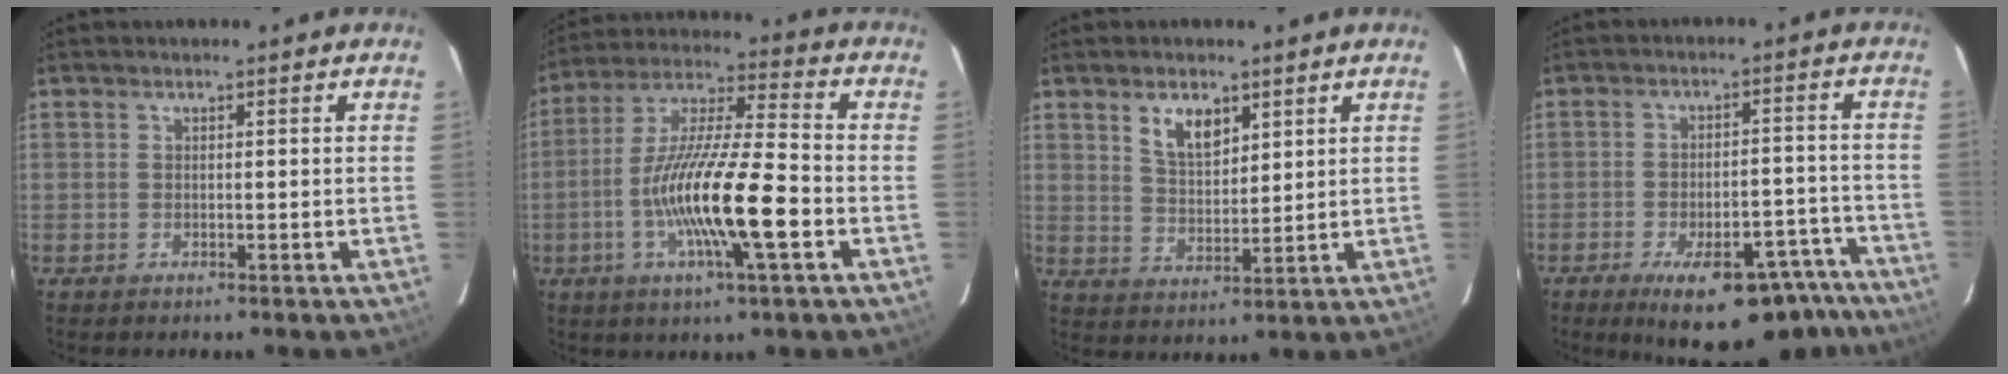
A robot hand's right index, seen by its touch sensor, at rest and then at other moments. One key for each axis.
{"total": 17.4, "fx": -5.2, "fy": 2.1, "fz": 16.4, "tx": -0.315, "ty": -0.008, "tz": -0.102}
{"total": 6.6, "fx": 3.7, "fy": 3.4, "fz": 4.3, "tx": -0.073, "ty": 0.005, "tz": 0.073}
{"total": 18.2, "fx": -13.7, "fy": 6.6, "fz": 10.0, "tx": -0.139, "ty": 0.006, "tz": -0.167}